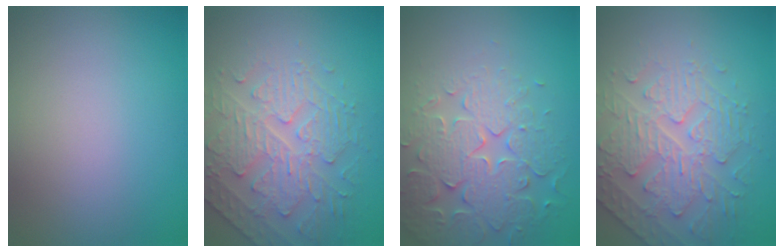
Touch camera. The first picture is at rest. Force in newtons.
{"total": 4.4, "press": 3.9, "slide": 2.1}
{"total": 5.1, "press": 5.0, "slide": 1.0}
{"total": 4.4, "press": 3.9, "slide": 2.1}